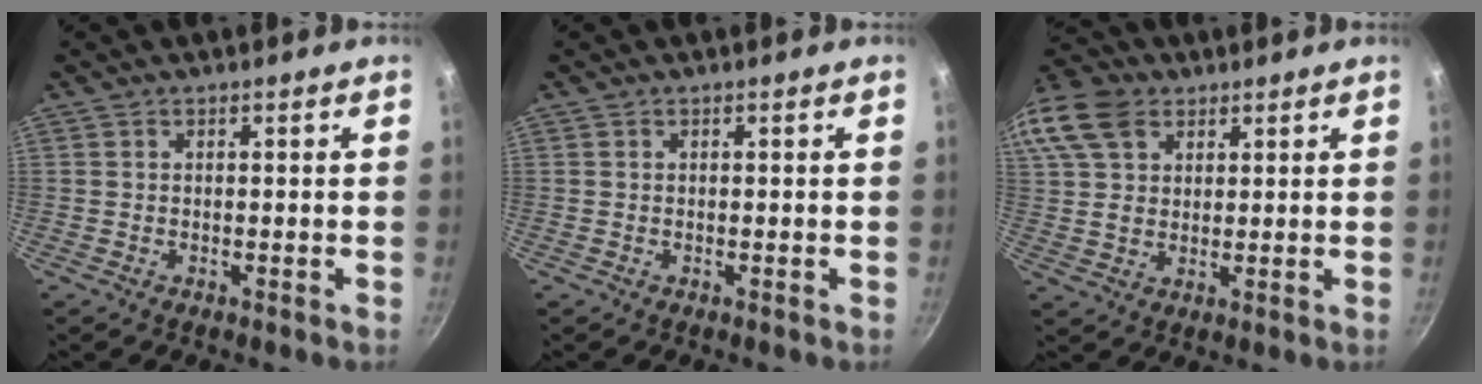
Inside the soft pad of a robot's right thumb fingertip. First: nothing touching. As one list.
[{"total": 0.0}, {"total": 17.6, "force": [8.2, 12.6, 9.1], "torque": [-0.214, 0.029, 0.151]}]